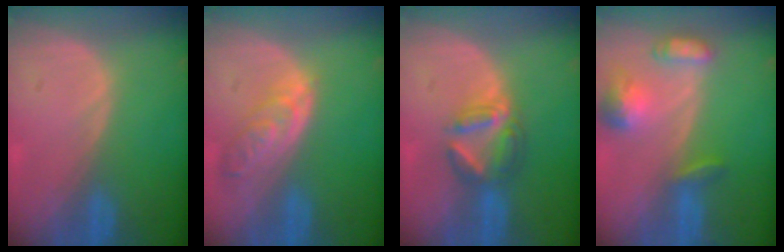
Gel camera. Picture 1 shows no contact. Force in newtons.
{"total": 5.9, "press": 5.4, "slide": 2.5}
{"total": 6.1, "press": 5.4, "slide": 2.7}
{"total": 6.8, "press": 6.4, "slide": 2.4}